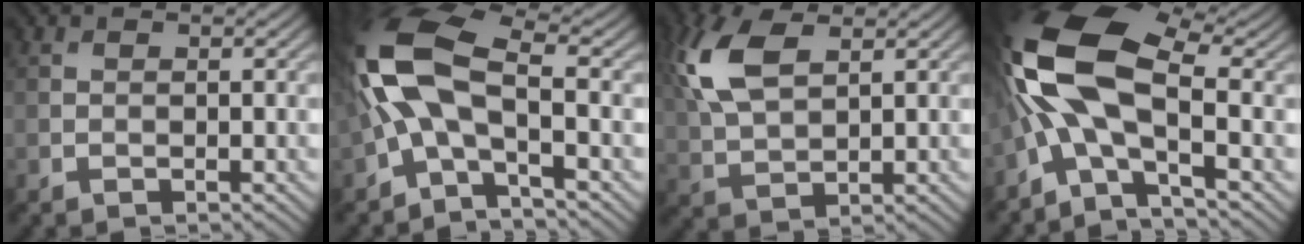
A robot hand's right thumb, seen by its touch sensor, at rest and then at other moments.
{"total": 11.0, "force": [-1.0, 4.8, 9.8], "torque": [-0.225, 0.017, -0.043]}
{"total": 9.6, "force": [3.9, 4.8, 7.3], "torque": [-0.203, 0.019, 0.075]}
{"total": 14.1, "force": [-0.6, 6.0, 12.8], "torque": [-0.276, 0.017, -0.035]}